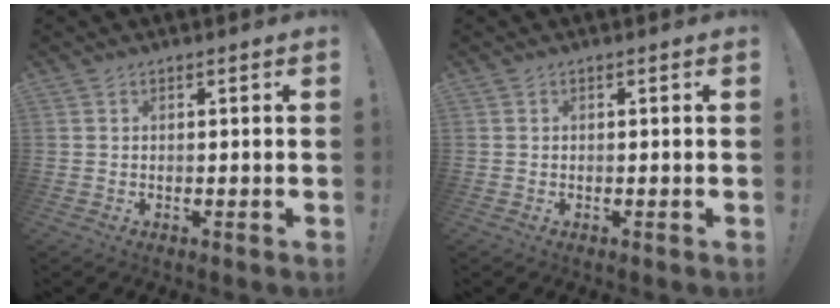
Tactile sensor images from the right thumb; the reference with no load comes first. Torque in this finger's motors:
{"motor_torque": [-0.14, -0.26, -0.07, 0.43, -0.01]}